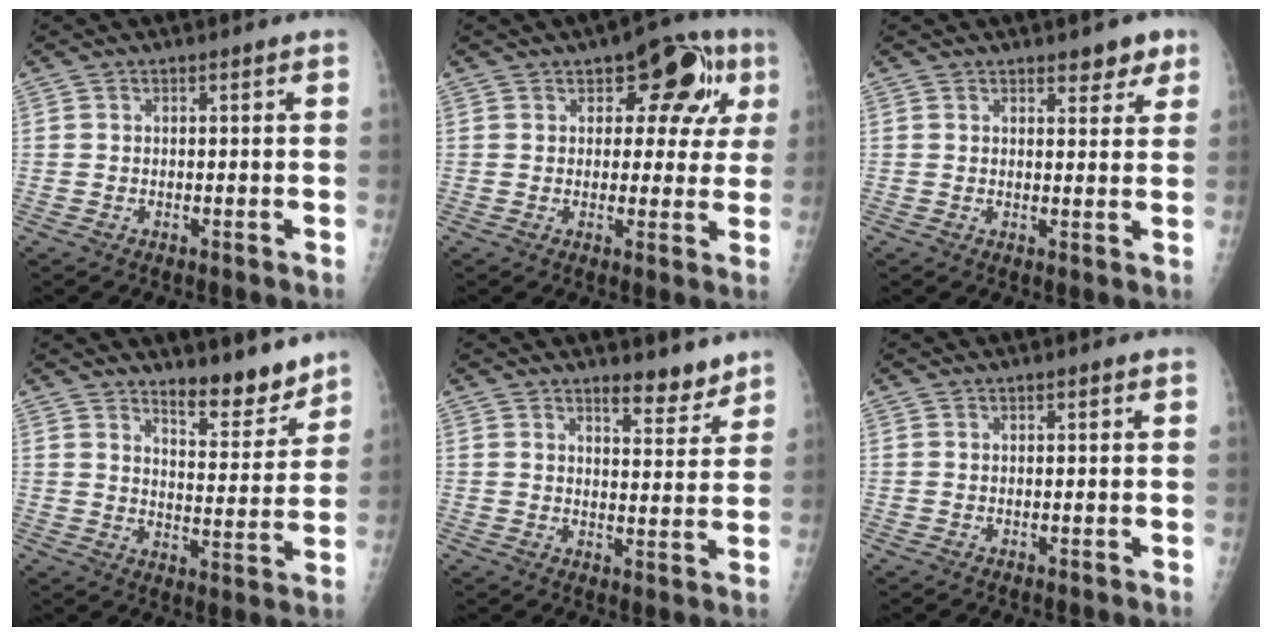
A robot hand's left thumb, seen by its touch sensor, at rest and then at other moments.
{"total": 11.6, "force": [4.6, 6.5, 8.4], "torque": [-0.050, 0.003, 0.052]}
{"total": 4.0, "force": [2.8, 2.0, 2.2], "torque": [-0.001, -0.014, 0.035]}
{"total": 8.9, "force": [7.7, 2.5, 3.8], "torque": [-0.027, -0.069, 0.123]}
{"total": 5.8, "force": [4.8, 2.0, 2.6], "torque": [-0.013, -0.038, 0.069]}
{"total": 0.6, "force": [0.3, 0.2, 0.5], "torque": [-0.008, 0.000, 0.005]}